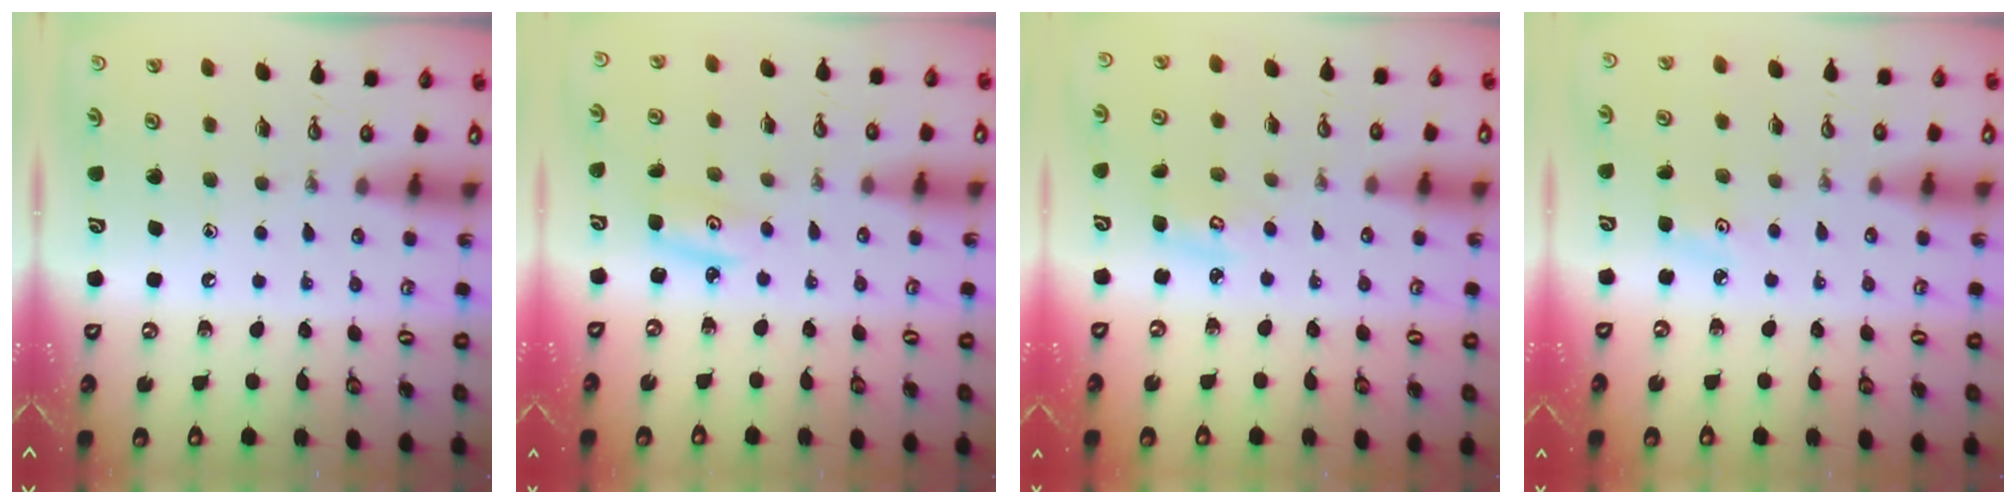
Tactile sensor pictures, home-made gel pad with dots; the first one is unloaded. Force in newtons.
{"total": 2.6, "press": 2.6, "slide": 0.2}
{"total": 3.8, "press": 3.8, "slide": 0.3}
{"total": 2.8, "press": 2.8, "slide": 0.4}